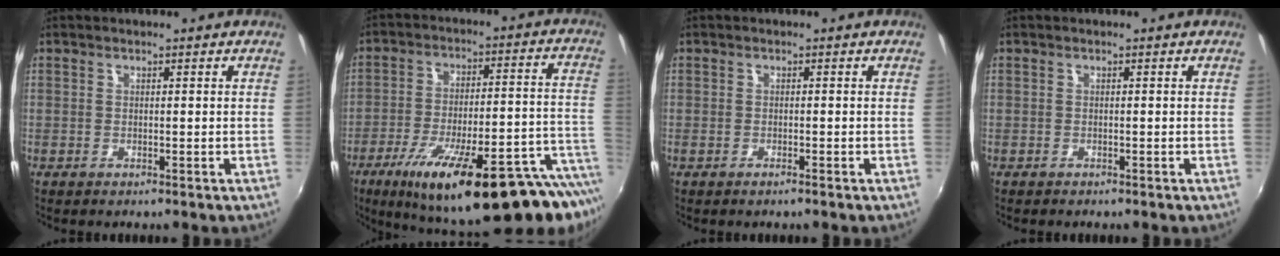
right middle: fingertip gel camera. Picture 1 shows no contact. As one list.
[{"total": 28.6, "force": [-19.9, 3.8, 20.2], "torque": [-0.280, -0.052, -0.286]}, {"total": 0.8, "force": [-0.7, 0.1, 0.4], "torque": [-0.008, -0.002, -0.013]}, {"total": 0.5, "force": [-0.5, 0.2, 0.0], "torque": [-0.002, -0.003, -0.008]}]